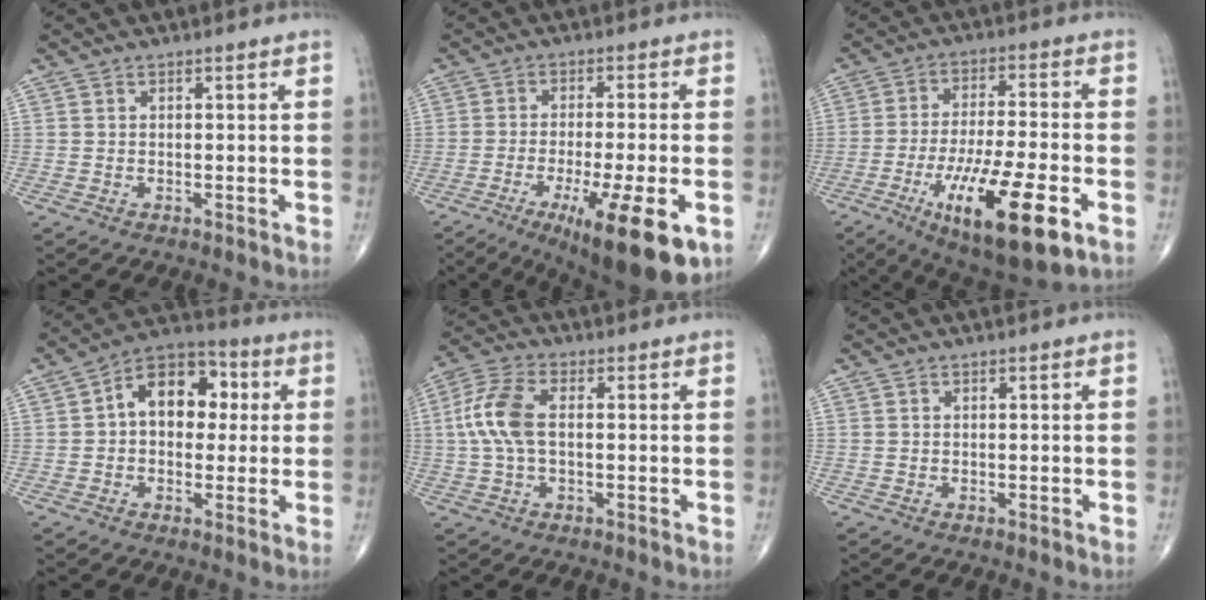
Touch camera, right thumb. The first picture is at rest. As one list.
[{"total": 16.1, "force": [-7.1, 3.6, 14.0], "torque": [-0.188, -0.005, -0.100]}, {"total": 18.9, "force": [-7.7, 5.1, 16.6], "torque": [-0.296, 0.006, -0.117]}, {"total": 12.2, "force": [1.9, 8.3, 8.8], "torque": [-0.098, 0.027, 0.016]}, {"total": 8.7, "force": [0.5, 4.4, 7.5], "torque": [-0.182, 0.023, 0.008]}, {"total": 0.0}]